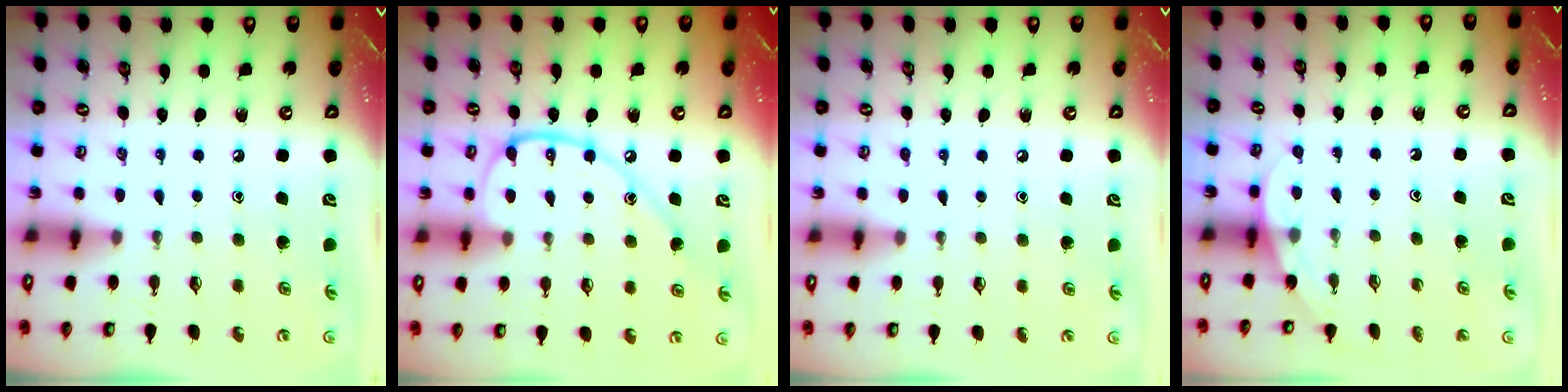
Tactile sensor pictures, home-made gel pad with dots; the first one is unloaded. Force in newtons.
{"total": 14.4, "press": 14.3, "slide": 1.6}
{"total": 2.7, "press": 2.7, "slide": 0.2}
{"total": 3.3, "press": 3.3, "slide": 0.2}